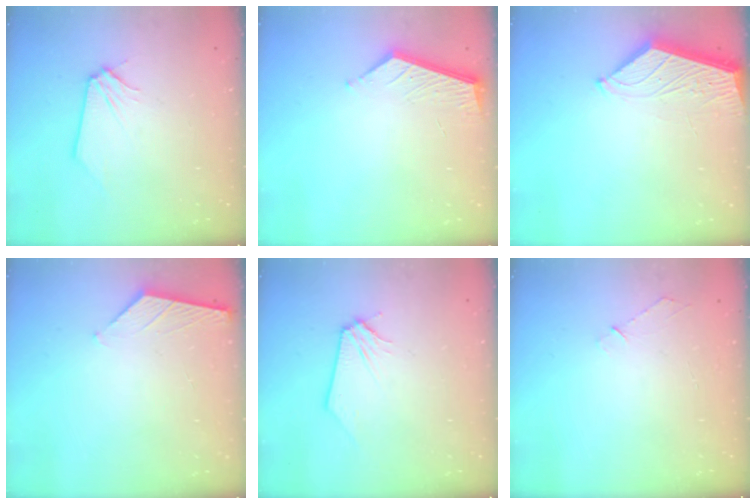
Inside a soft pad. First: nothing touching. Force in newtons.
{"total": 5.5, "press": 5.5, "slide": 0.3}
{"total": 3.8, "press": 3.8, "slide": 0.4}
{"total": 1.2, "press": 1.1, "slide": 0.2}
{"total": 0.0}
{"total": 4.3, "press": 4.3, "slide": 0.5}